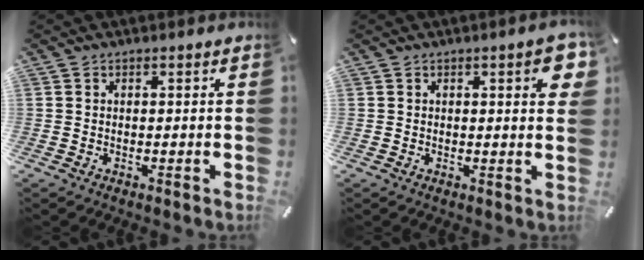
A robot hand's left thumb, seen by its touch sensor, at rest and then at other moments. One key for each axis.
{"total": 5.0, "fx": 1.6, "fy": 1.4, "fz": 4.6, "tx": -0.064, "ty": -0.003, "tz": 0.022}